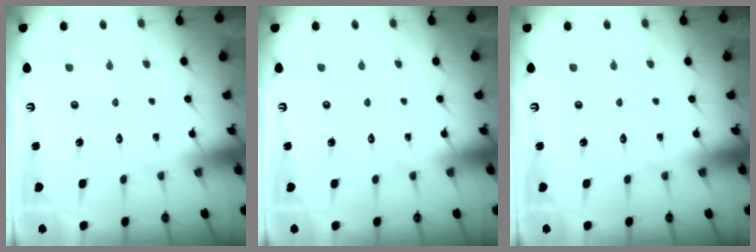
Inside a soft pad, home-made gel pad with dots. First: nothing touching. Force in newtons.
{"total": 0.0}
{"total": 0.0}